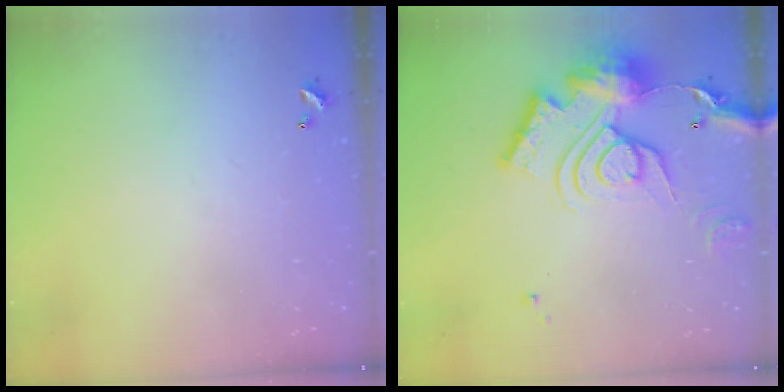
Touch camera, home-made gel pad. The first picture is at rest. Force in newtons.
{"total": 21.9, "press": 21.7, "slide": 2.3}